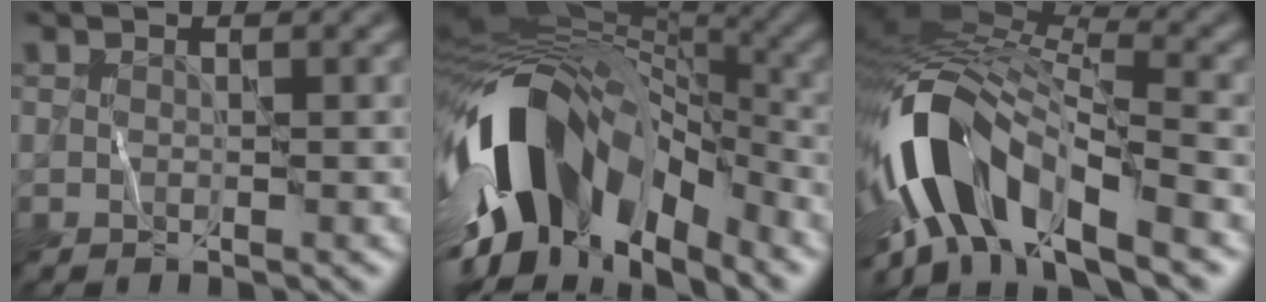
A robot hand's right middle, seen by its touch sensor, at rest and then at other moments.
{"total": 14.8, "force": [-5.5, 8.5, 10.8], "torque": [-0.197, -0.007, -0.096]}
{"total": 12.5, "force": [-5.5, 5.8, 9.6], "torque": [-0.180, 0.003, -0.105]}